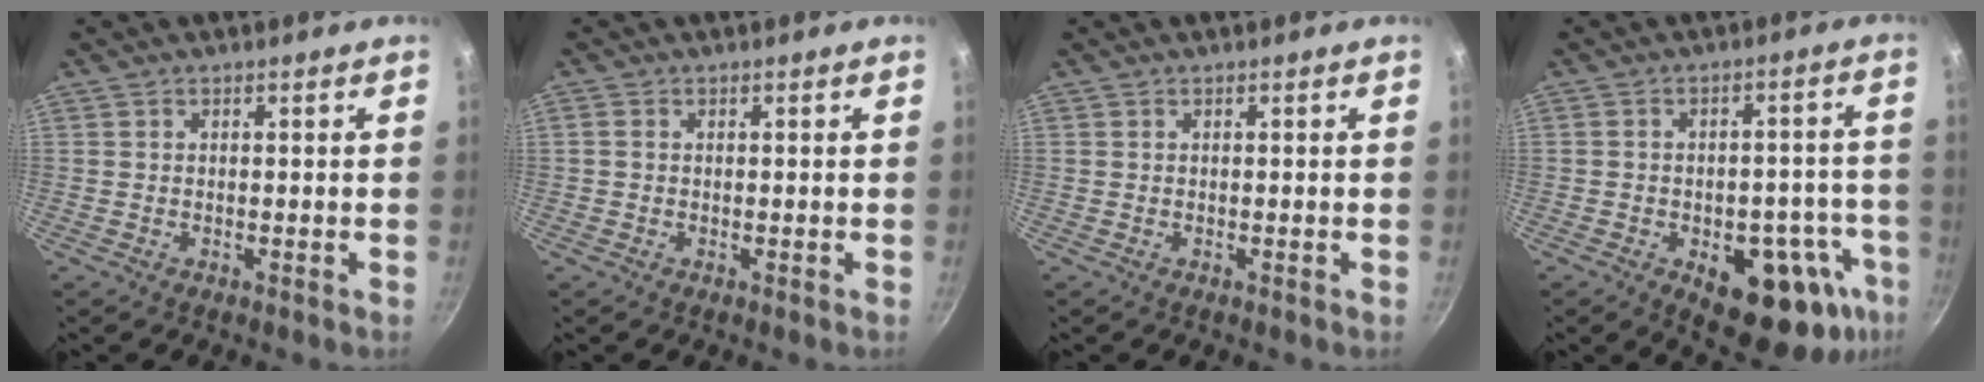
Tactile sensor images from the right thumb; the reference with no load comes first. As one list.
[{"total": 1.0, "force": [0.0, 0.8, 0.5], "torque": [-0.009, 0.004, -0.001]}, {"total": 0.0}, {"total": 18.0, "force": [-7.6, 9.5, 13.3], "torque": [-0.104, 0.022, -0.094]}]